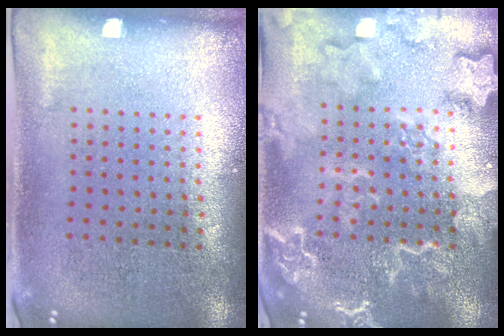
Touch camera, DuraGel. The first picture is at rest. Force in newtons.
{"total": 4.8, "press": 4.8, "slide": 0.7}